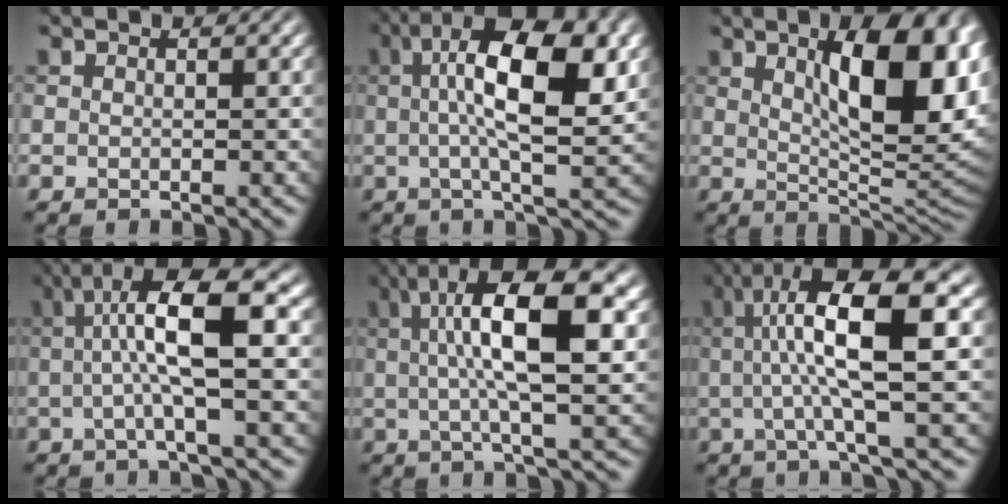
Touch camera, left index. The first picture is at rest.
{"total": 11.1, "force": [2.3, 3.4, 10.3], "torque": [-0.157, 0.013, 0.034]}
{"total": 12.7, "force": [3.7, 4.9, 11.1], "torque": [-0.140, 0.000, 0.058]}
{"total": 8.2, "force": [0.9, 1.6, 7.9], "torque": [-0.125, 0.016, 0.008]}
{"total": 10.5, "force": [2.4, 2.5, 9.9], "torque": [-0.148, 0.017, 0.036]}
{"total": 10.5, "force": [1.9, 2.2, 10.1], "torque": [-0.141, 0.015, 0.026]}